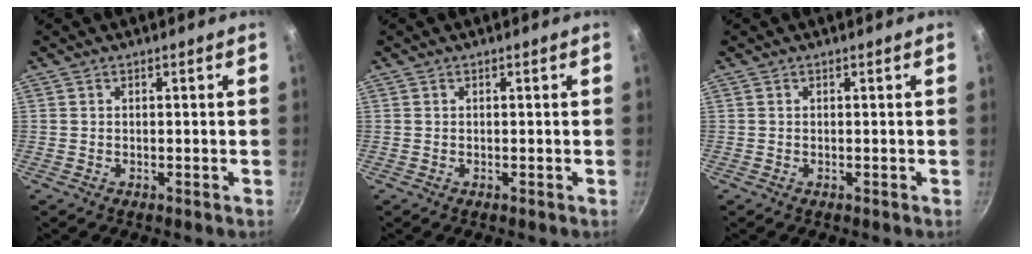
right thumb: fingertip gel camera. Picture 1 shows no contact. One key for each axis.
{"total": 0.0}
{"total": 0.0}